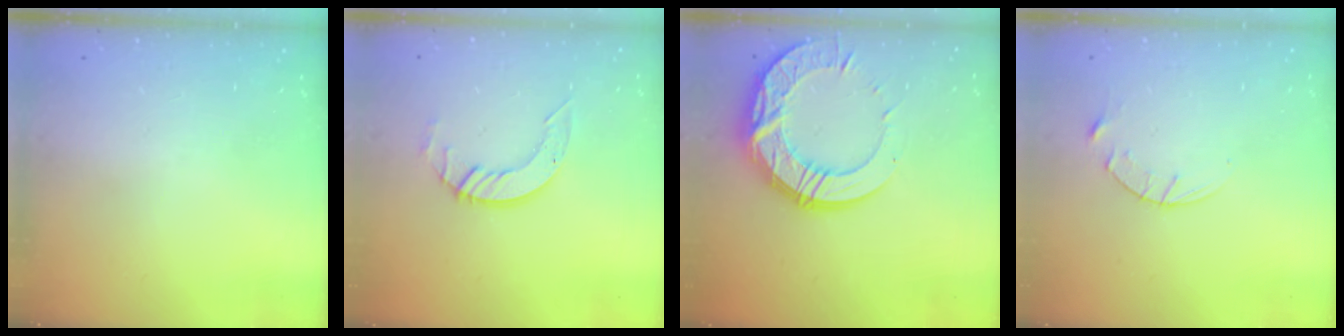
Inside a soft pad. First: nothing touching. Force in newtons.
{"total": 6.1, "press": 6.1, "slide": 0.5}
{"total": 18.7, "press": 18.7, "slide": 1.4}
{"total": 3.2, "press": 3.2, "slide": 0.4}